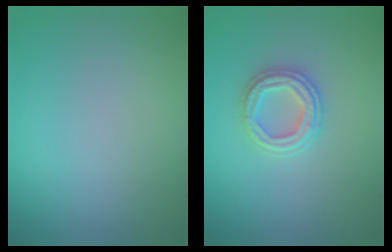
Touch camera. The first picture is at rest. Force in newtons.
{"total": 2.8, "press": 2.7, "slide": 0.8}